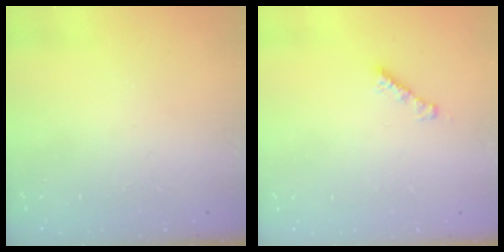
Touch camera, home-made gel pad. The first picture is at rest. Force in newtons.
{"total": 2.7, "press": 2.7, "slide": 0.3}